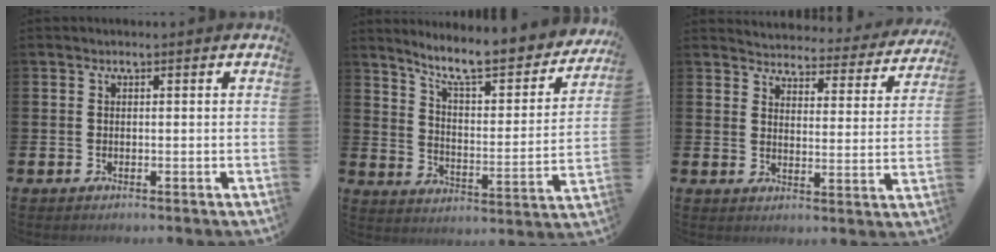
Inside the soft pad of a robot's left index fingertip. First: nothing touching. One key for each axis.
{"total": 9.3, "fx": 8.5, "fy": 1.4, "fz": 3.6, "tx": -0.086, "ty": -0.068, "tz": 0.139}
{"total": 3.8, "fx": 3.7, "fy": 0.6, "fz": 0.2, "tx": -0.019, "ty": -0.037, "tz": 0.058}